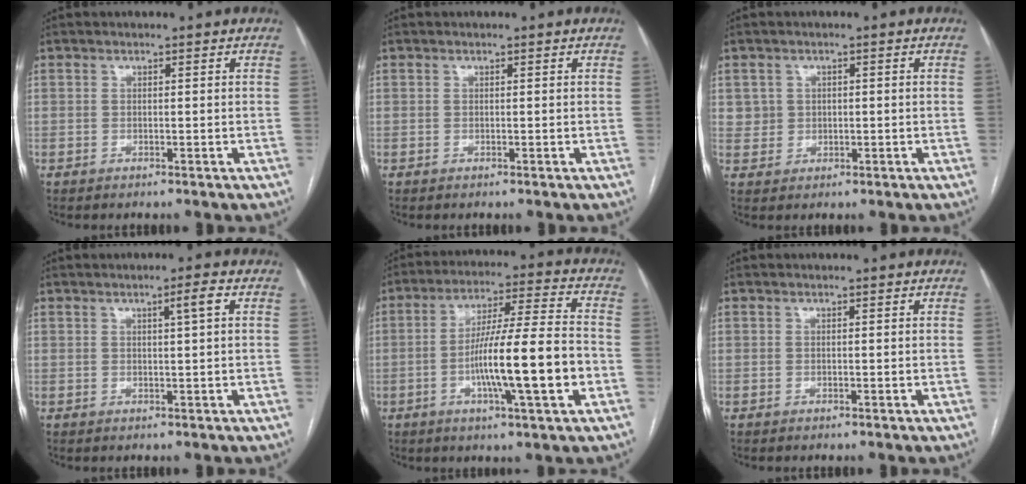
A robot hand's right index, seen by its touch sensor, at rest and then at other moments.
{"total": 0.0}
{"total": 2.7, "force": [0.5, 2.6, 0.0], "torque": [0.007, 0.010, 0.011]}
{"total": 2.3, "force": [0.7, -0.4, 2.1], "torque": [-0.035, 0.002, 0.012]}
{"total": 14.8, "force": [-3.7, 0.2, 14.3], "torque": [-0.246, 0.000, -0.065]}
{"total": 0.0}